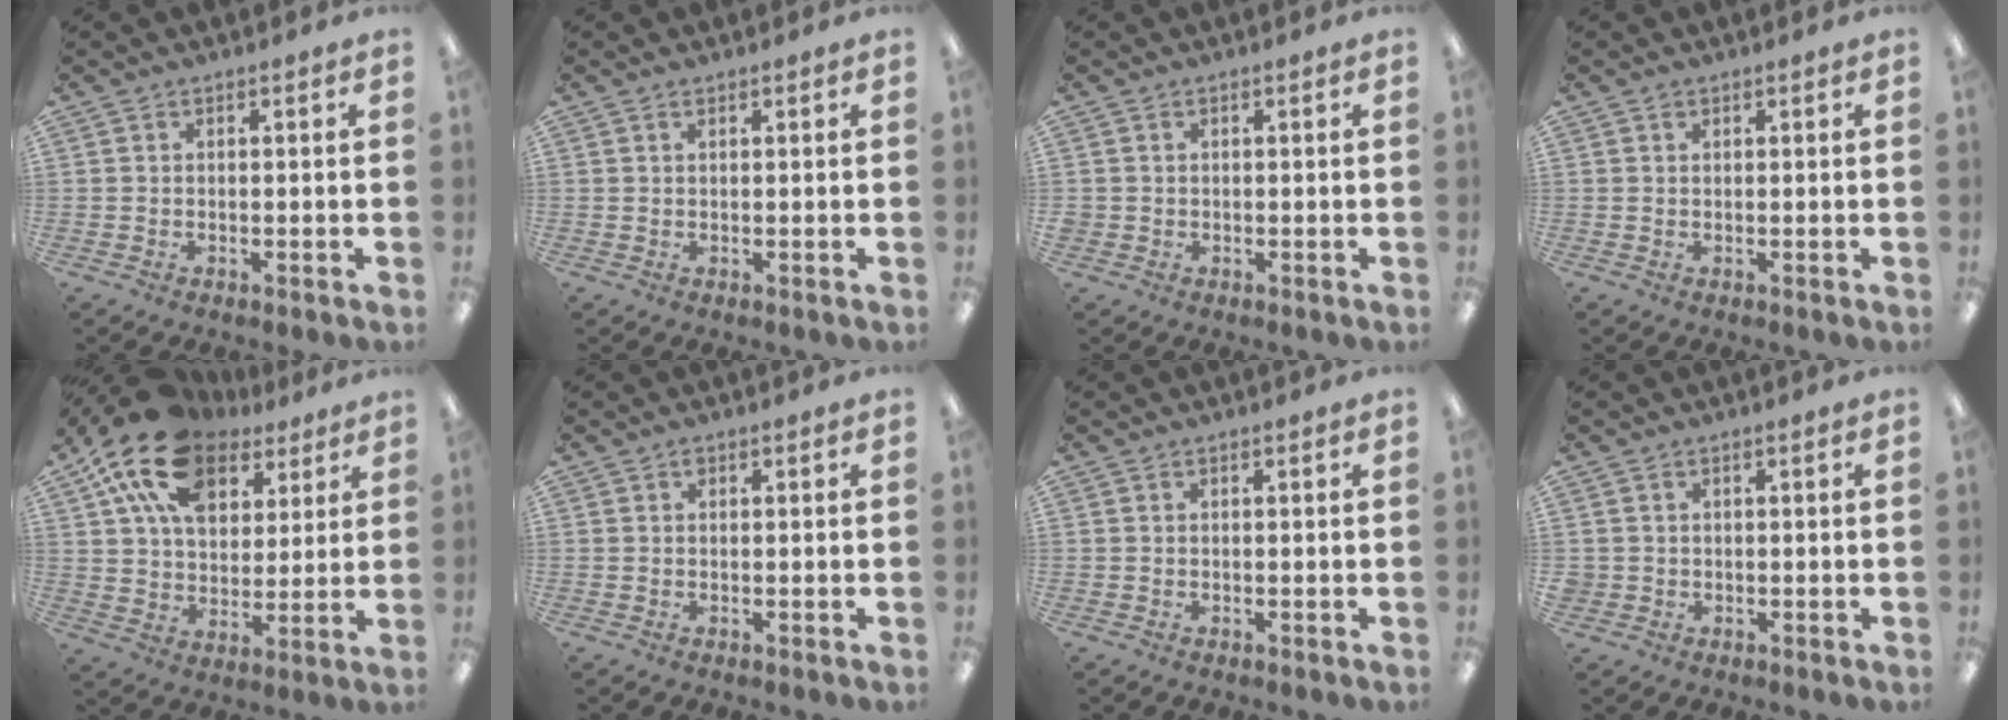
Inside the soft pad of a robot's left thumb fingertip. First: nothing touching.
{"total": 0.7, "force": [0.5, 0.3, 0.3], "torque": [-0.008, 0.001, 0.010]}
{"total": 1.0, "force": [0.1, 1.0, 0.1], "torque": [-0.002, 0.005, -0.001]}
{"total": 0.8, "force": [0.5, 0.5, 0.3], "torque": [-0.007, 0.002, 0.010]}
{"total": 19.0, "force": [11.6, 11.3, 10.0], "torque": [-0.194, -0.044, 0.212]}
{"total": 0.7, "force": [0.4, 0.4, 0.4], "torque": [-0.008, 0.003, 0.006]}
{"total": 0.0}
{"total": 1.4, "force": [0.2, 1.4, 0.1], "torque": [-0.004, 0.003, 0.001]}